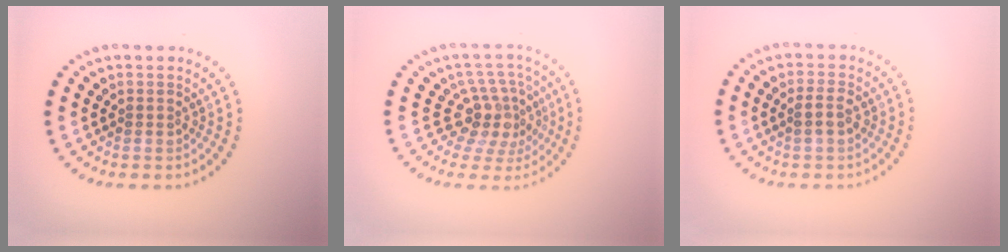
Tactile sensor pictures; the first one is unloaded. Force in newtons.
{"total": 4.0, "press": 2.8, "slide": 2.9}
{"total": 1.3, "press": 1.3, "slide": 0.3}